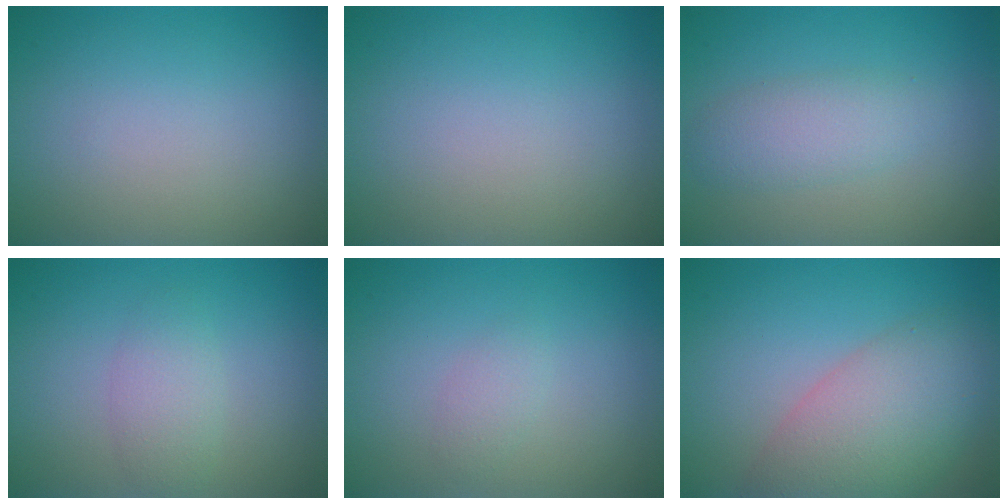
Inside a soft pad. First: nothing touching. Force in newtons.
{"total": 0.0}
{"total": 2.8, "press": 2.8, "slide": 0.1}
{"total": 1.2, "press": 1.2, "slide": 0.2}
{"total": 1.1, "press": 1.1, "slide": 0.1}
{"total": 7.4, "press": 7.4, "slide": 0.3}